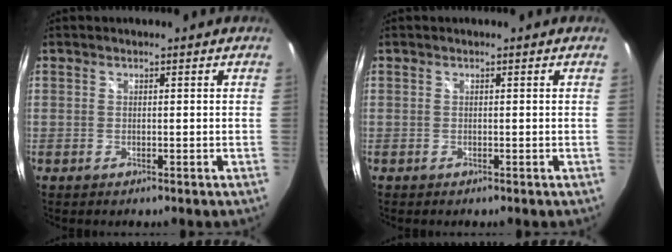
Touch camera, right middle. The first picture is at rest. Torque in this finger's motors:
{"motor_torque": [0.06, -0.11, 0.00, 0.00]}